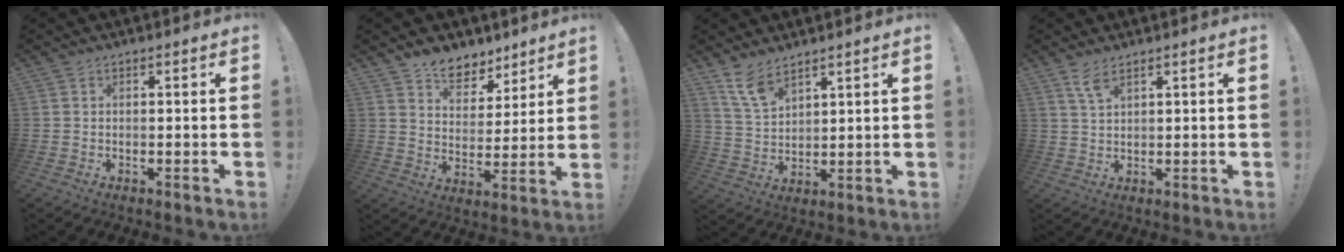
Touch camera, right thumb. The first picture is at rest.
{"total": 8.9, "force": [7.1, 5.0, 2.2], "torque": [-0.039, -0.052, 0.137]}
{"total": 8.3, "force": [6.4, 3.3, 4.1], "torque": [-0.085, -0.034, 0.124]}
{"total": 4.5, "force": [3.1, 1.4, 2.9], "torque": [-0.051, -0.016, 0.054]}